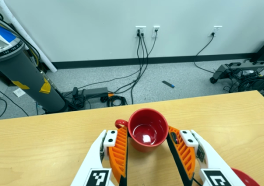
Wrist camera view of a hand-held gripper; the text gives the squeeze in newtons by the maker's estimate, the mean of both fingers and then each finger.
{"total": 1.2, "left": 0.8, "right": 1.6}